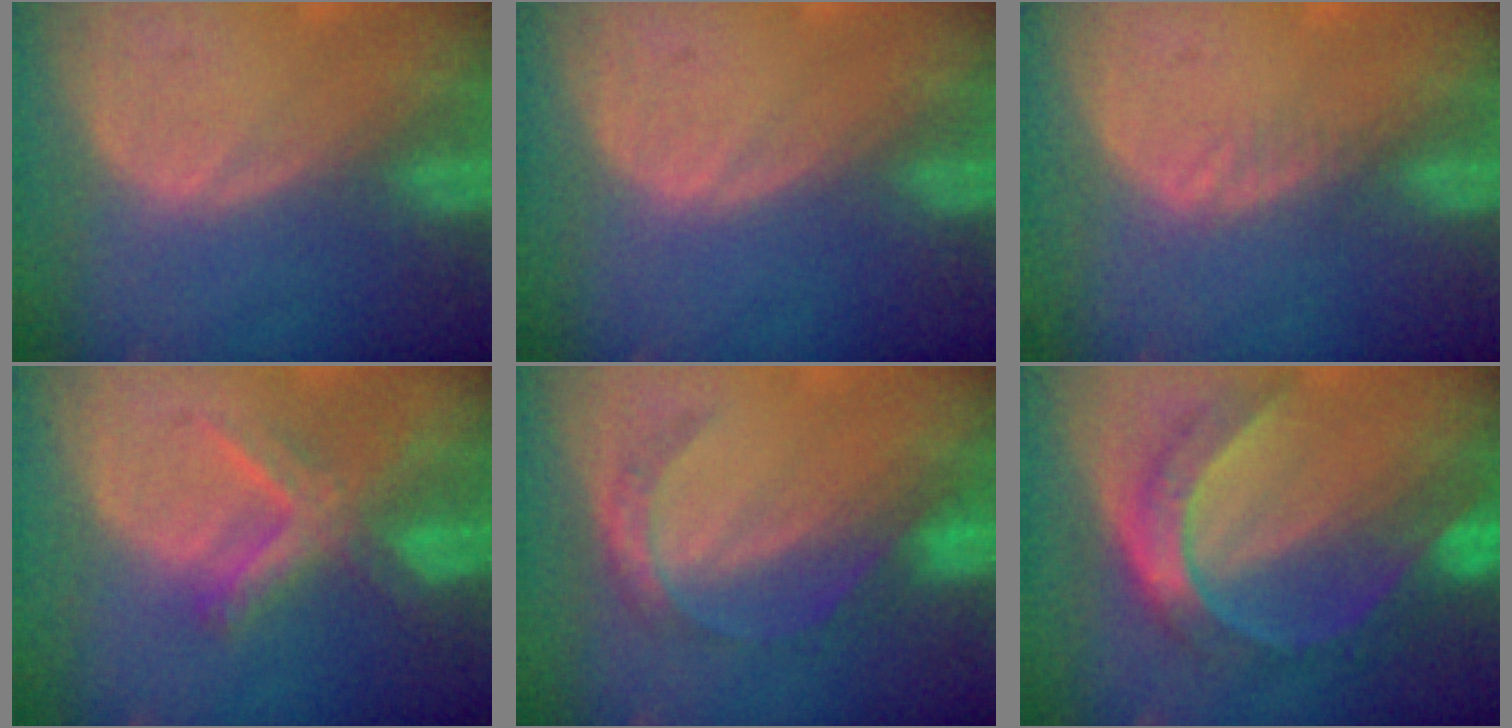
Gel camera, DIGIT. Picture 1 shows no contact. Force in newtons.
{"total": 0.0}
{"total": 1.3, "press": 1.1, "slide": 0.7}
{"total": 5.9, "press": 5.9, "slide": 0.8}
{"total": 4.4, "press": 4.4, "slide": 0.5}
{"total": 8.5, "press": 8.5, "slide": 0.7}